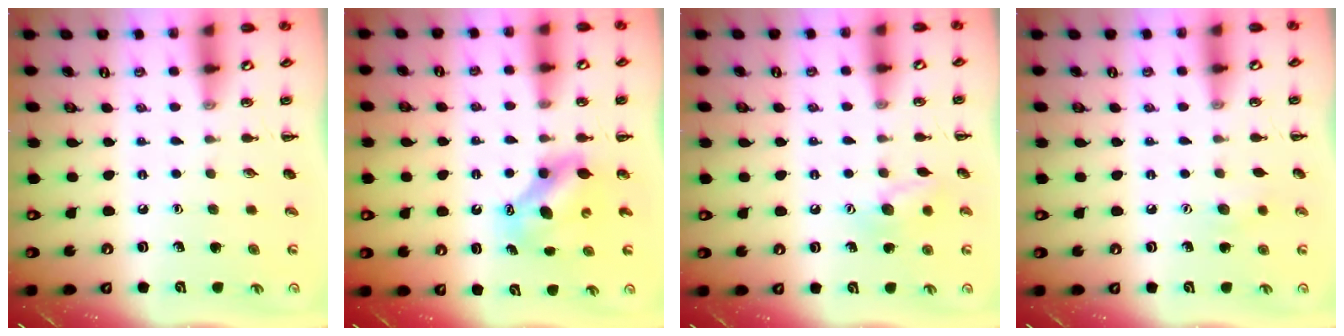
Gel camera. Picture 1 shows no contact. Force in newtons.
{"total": 7.1, "press": 7.0, "slide": 1.1}
{"total": 9.0, "press": 8.9, "slide": 0.8}
{"total": 6.0, "press": 5.8, "slide": 1.2}